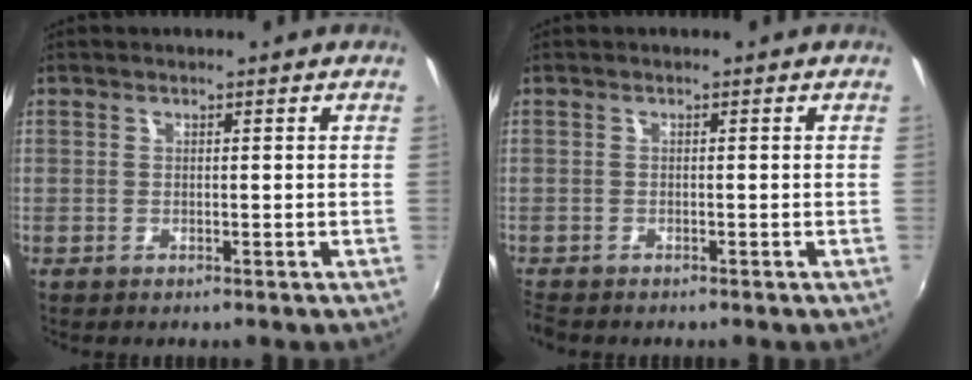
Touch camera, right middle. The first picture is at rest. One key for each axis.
{"total": 2.2, "fx": -2.0, "fy": 0.6, "fz": 0.8, "tx": -0.019, "ty": -0.015, "tz": -0.037}